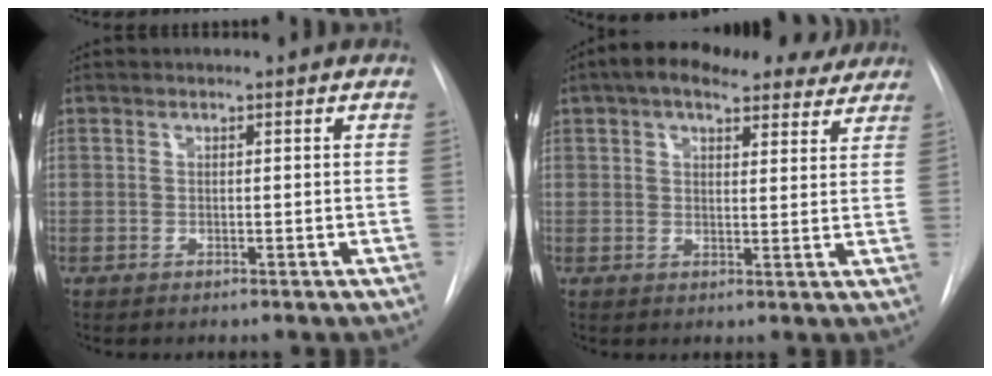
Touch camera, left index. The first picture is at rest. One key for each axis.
{"total": 14.4, "fx": 11.3, "fy": 5.3, "fz": 7.3, "tx": -0.103, "ty": 0.041, "tz": 0.146}